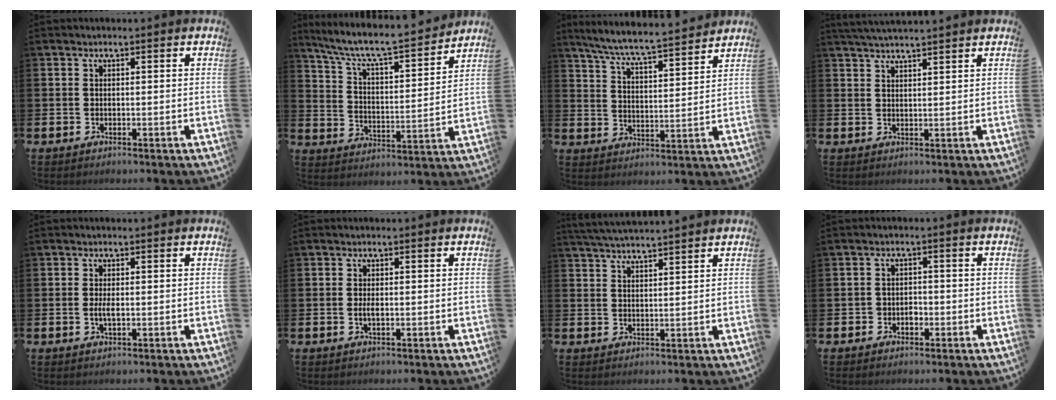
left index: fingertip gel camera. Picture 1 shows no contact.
{"total": 7.9, "force": [7.1, 1.1, 3.2], "torque": [-0.095, -0.051, 0.117]}
{"total": 7.1, "force": [6.7, -0.1, 2.3], "torque": [-0.071, -0.047, 0.114]}
{"total": 3.1, "force": [3.0, -0.2, 0.5], "torque": [-0.016, -0.009, 0.056]}
{"total": 1.9, "force": [-0.1, 0.7, 1.8], "torque": [-0.028, -0.001, -0.005]}
{"total": 1.4, "force": [-0.1, 0.5, 1.3], "torque": [-0.019, 0.000, -0.005]}
{"total": 3.7, "force": [3.7, -0.3, 0.4], "torque": [-0.026, -0.012, 0.069]}
{"total": 1.7, "force": [-0.8, 1.4, 0.6], "torque": [-0.009, 0.001, -0.020]}